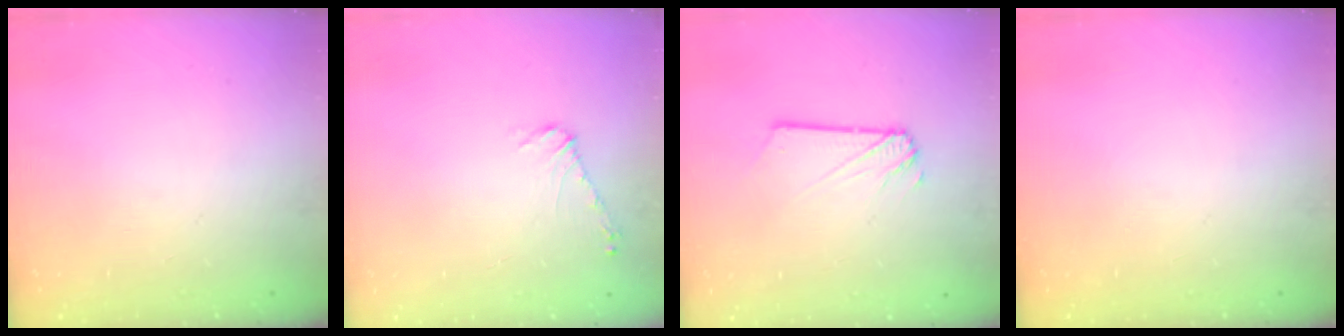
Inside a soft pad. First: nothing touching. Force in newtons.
{"total": 5.8, "press": 5.8, "slide": 0.7}
{"total": 2.2, "press": 2.2, "slide": 0.1}
{"total": 0.0}